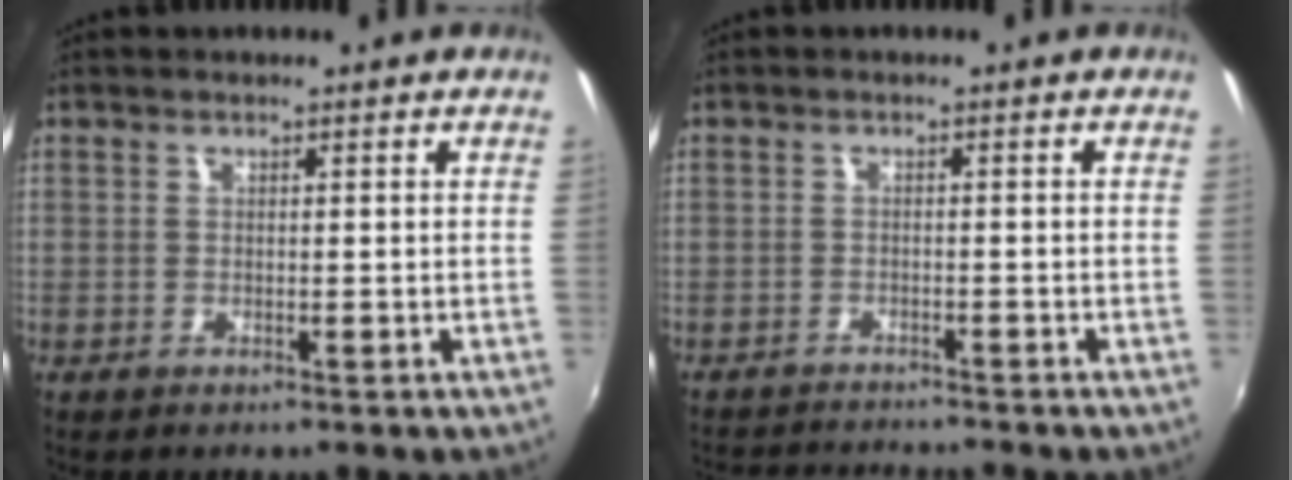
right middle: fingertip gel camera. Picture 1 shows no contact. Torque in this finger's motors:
{"motor_torque": [0.75, -0.99, 0.08, 0.06]}